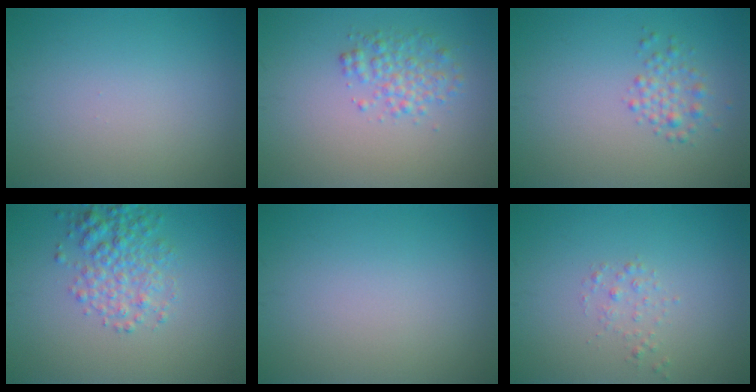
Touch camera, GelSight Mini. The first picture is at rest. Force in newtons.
{"total": 2.4, "press": 2.4, "slide": 0.1}
{"total": 1.9, "press": 1.9, "slide": 0.0}
{"total": 3.8, "press": 3.8, "slide": 0.1}
{"total": 0.0}
{"total": 1.0, "press": 1.0, "slide": 0.0}